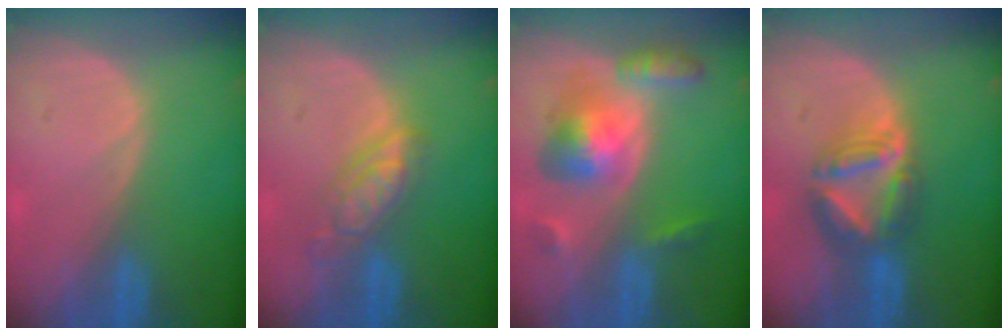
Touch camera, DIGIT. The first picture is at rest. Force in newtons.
{"total": 5.7, "press": 5.0, "slide": 2.7}
{"total": 7.9, "press": 7.9, "slide": 0.5}
{"total": 7.4, "press": 6.6, "slide": 3.4}